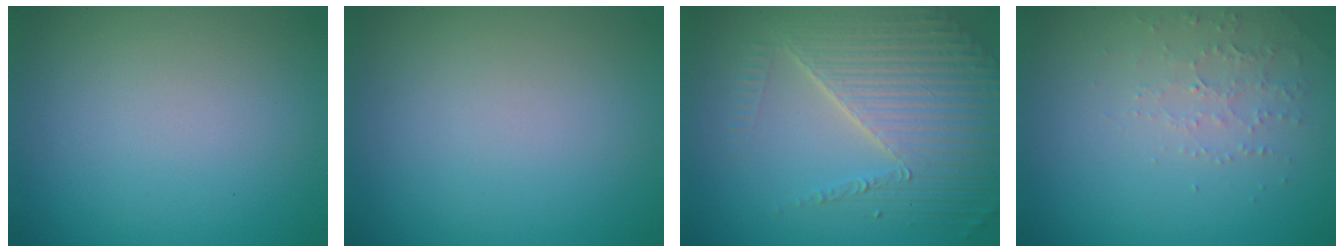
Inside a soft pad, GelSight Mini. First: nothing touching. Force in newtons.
{"total": 0.0}
{"total": 7.0, "press": 5.1, "slide": 4.8}
{"total": 1.9, "press": 1.8, "slide": 0.6}